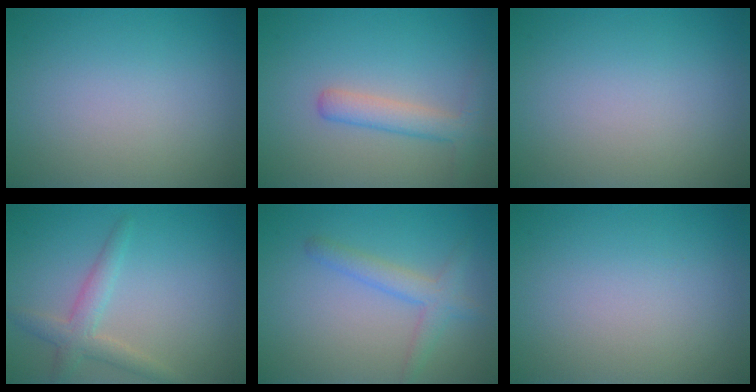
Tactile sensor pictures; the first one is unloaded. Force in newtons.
{"total": 2.3, "press": 2.3, "slide": 0.1}
{"total": 0.0}
{"total": 2.6, "press": 2.6, "slide": 0.1}
{"total": 2.0, "press": 2.0, "slide": 0.1}
{"total": 0.0}